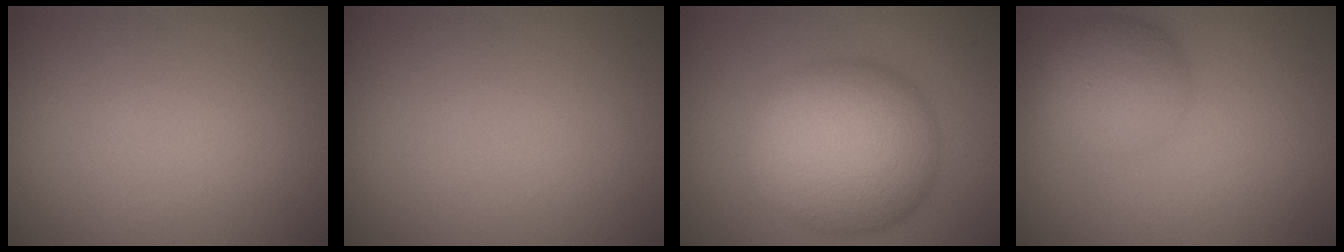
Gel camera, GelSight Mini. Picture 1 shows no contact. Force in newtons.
{"total": 0.0}
{"total": 9.7, "press": 9.7, "slide": 0.1}
{"total": 4.0, "press": 3.9, "slide": 0.2}